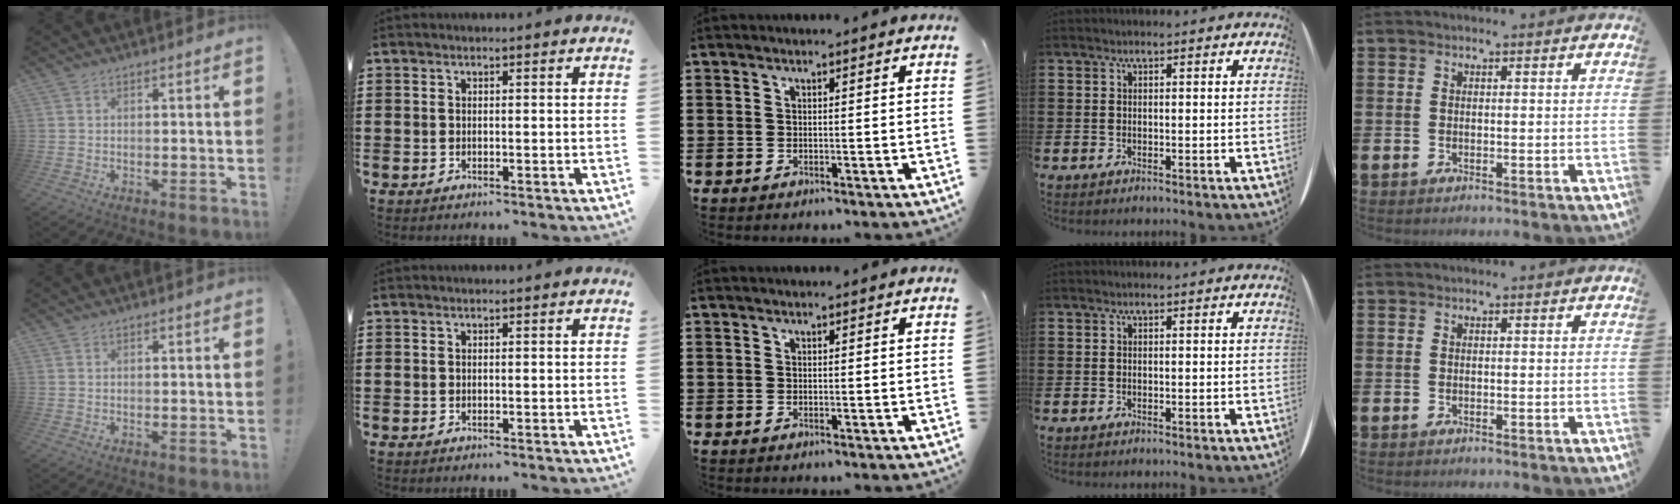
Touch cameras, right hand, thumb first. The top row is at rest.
{}